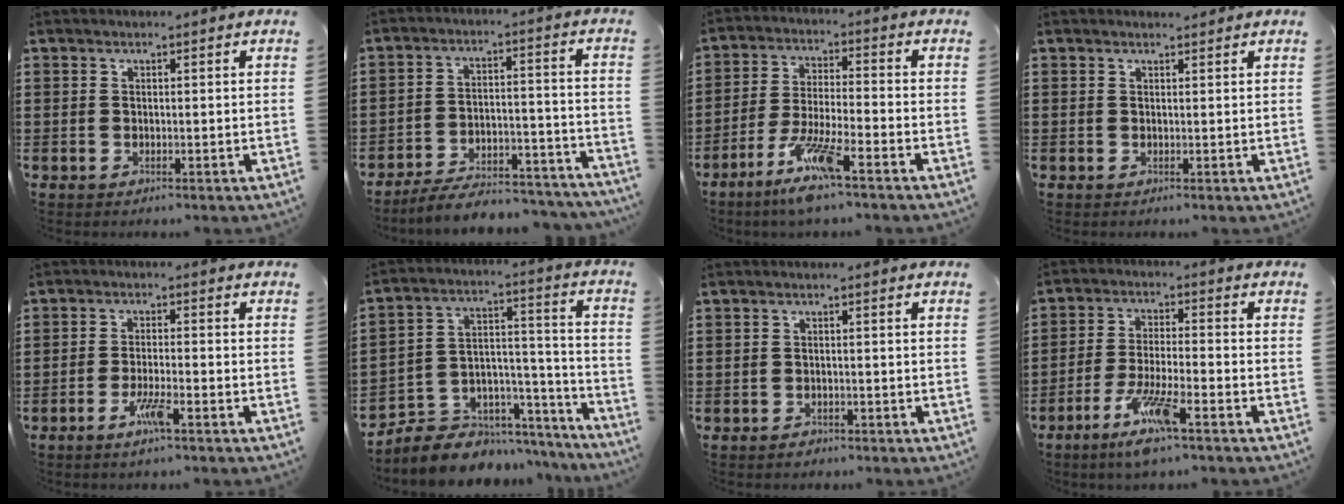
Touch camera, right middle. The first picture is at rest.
{"total": 6.5, "force": [-6.2, 0.8, 1.9], "torque": [-0.031, 0.010, -0.120]}
{"total": 8.4, "force": [-5.9, 0.6, 6.0], "torque": [-0.124, -0.010, -0.111]}
{"total": 0.8, "force": [0.7, 0.3, 0.0], "torque": [0.006, -0.004, 0.013]}
{"total": 4.1, "force": [-2.4, 0.4, 3.3], "torque": [-0.067, -0.005, -0.045]}
{"total": 6.7, "force": [-5.8, 3.4, 0.7], "torque": [-0.025, 0.000, -0.109]}
{"total": 0.9, "force": [-0.8, 0.4, 0.1], "torque": [-0.004, 0.002, -0.018]}
{"total": 7.7, "force": [-5.0, 0.7, 5.8], "torque": [-0.122, -0.011, -0.094]}